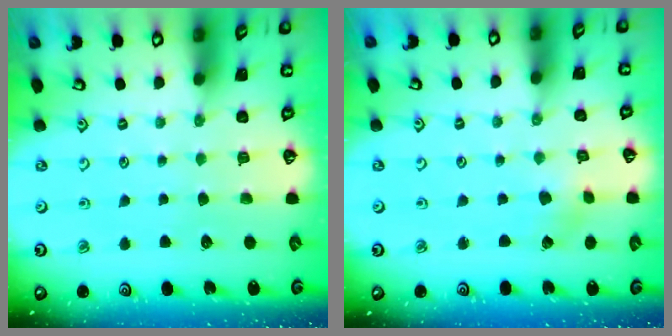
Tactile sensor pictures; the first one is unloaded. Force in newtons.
{"total": 1.9, "press": 1.9, "slide": 0.2}